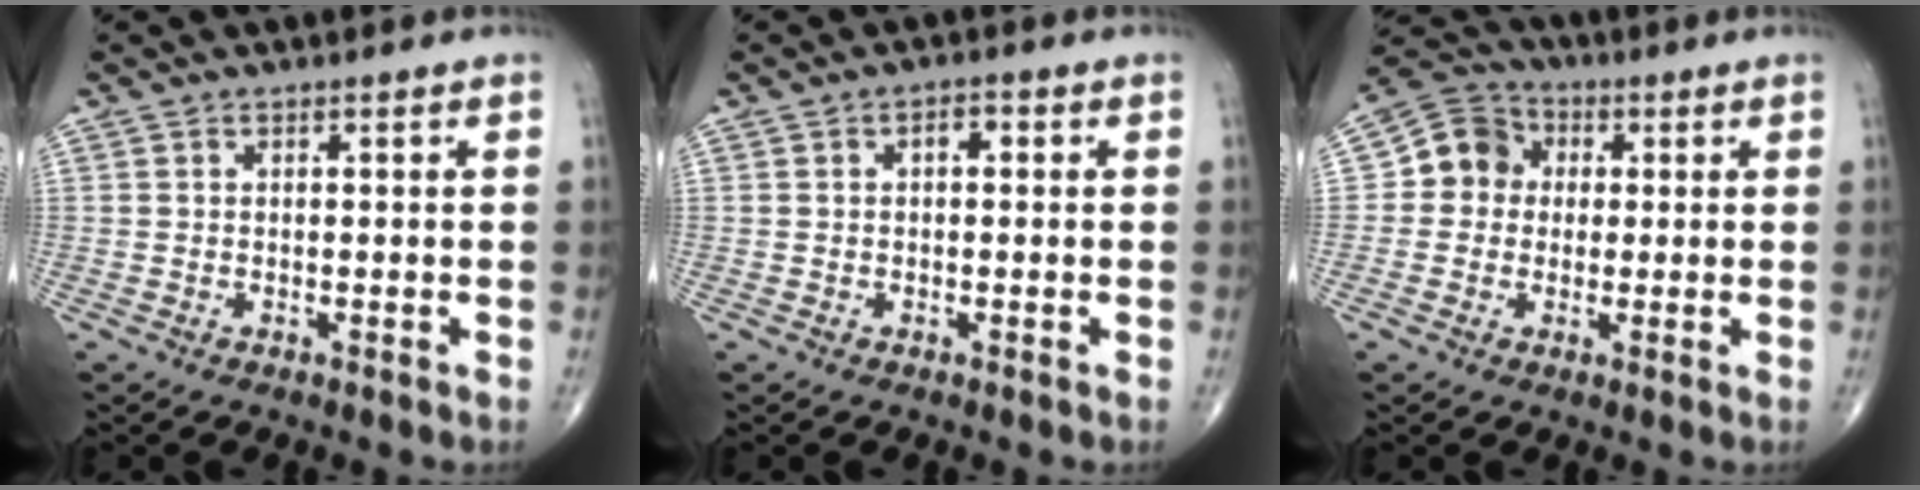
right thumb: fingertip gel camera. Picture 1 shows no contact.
{"total": 2.1, "force": [0.4, 1.1, 1.8], "torque": [-0.025, 0.009, 0.004]}
{"total": 8.0, "force": [0.7, 7.2, 3.4], "torque": [-0.035, 0.016, -0.002]}